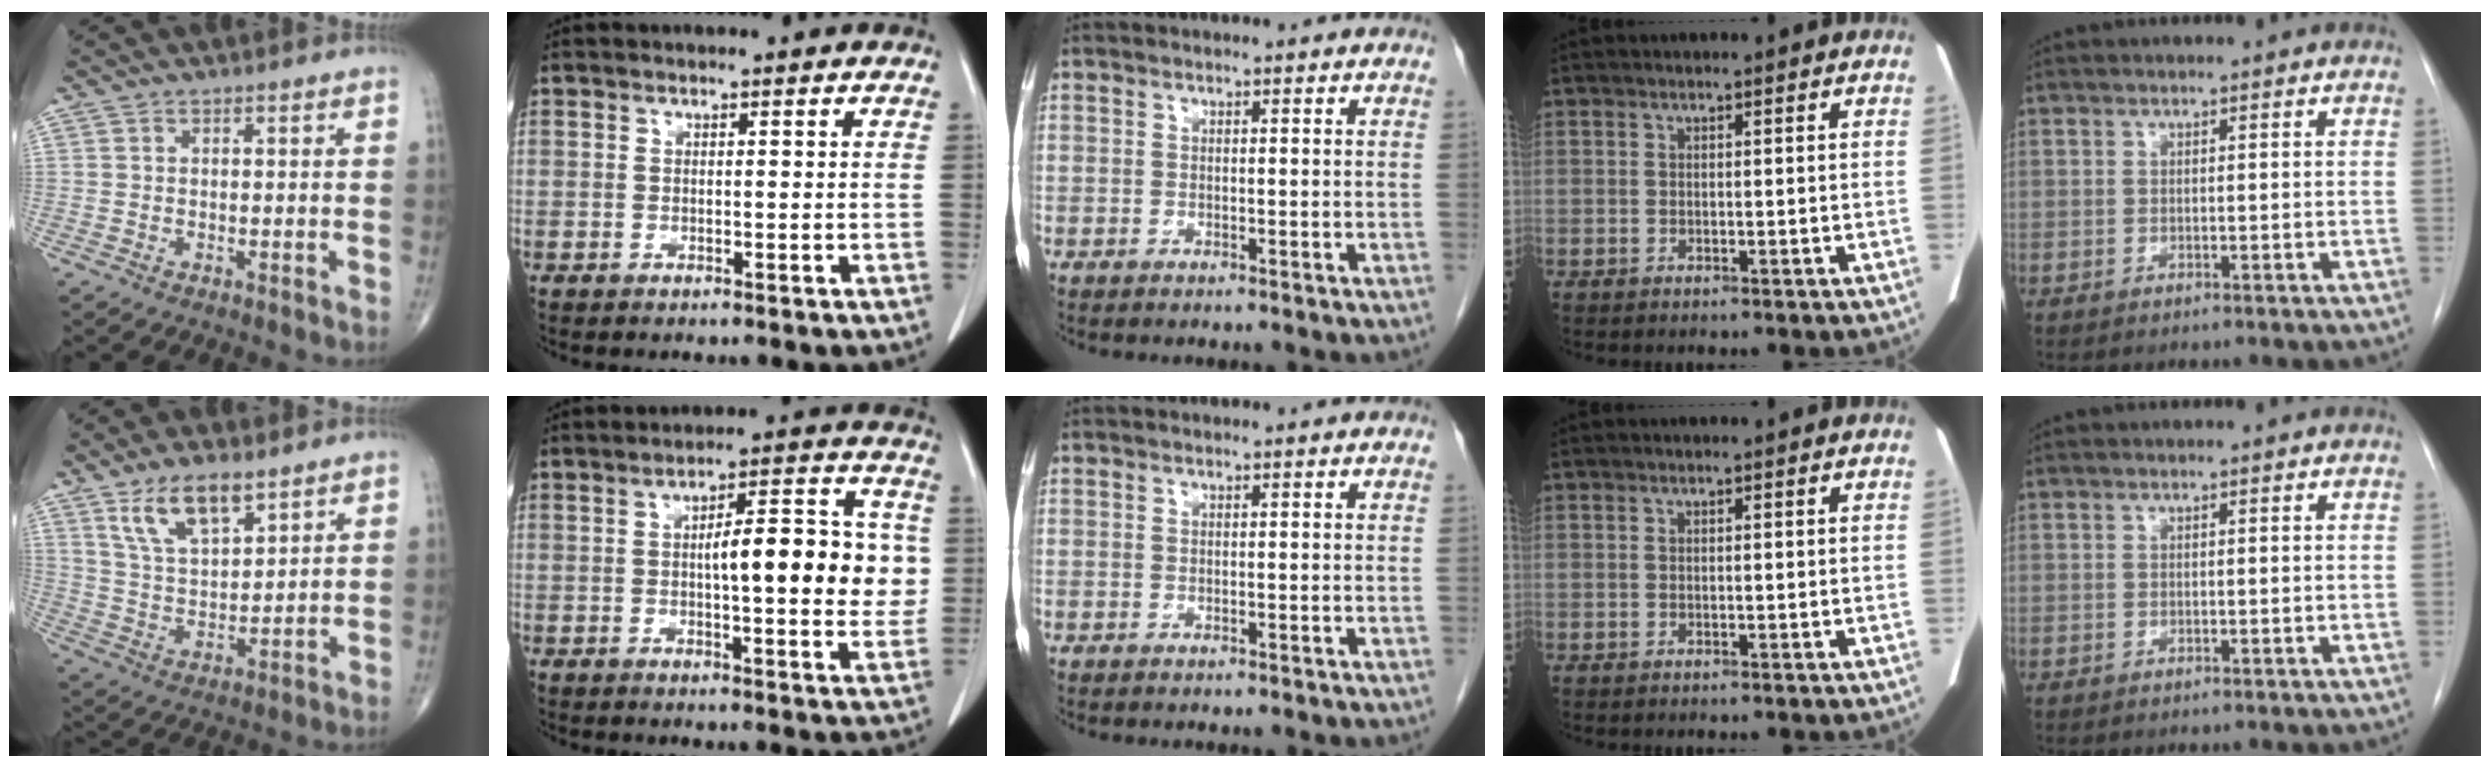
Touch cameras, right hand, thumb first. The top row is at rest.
{"thumb": {"total": 10.9, "force": [6.8, 4.4, 7.3], "torque": [-0.121, -0.034, 0.137]}, "index": {"total": 12.7, "force": [0.6, 3.4, 12.2], "torque": [-0.165, 0.026, 0.009]}}